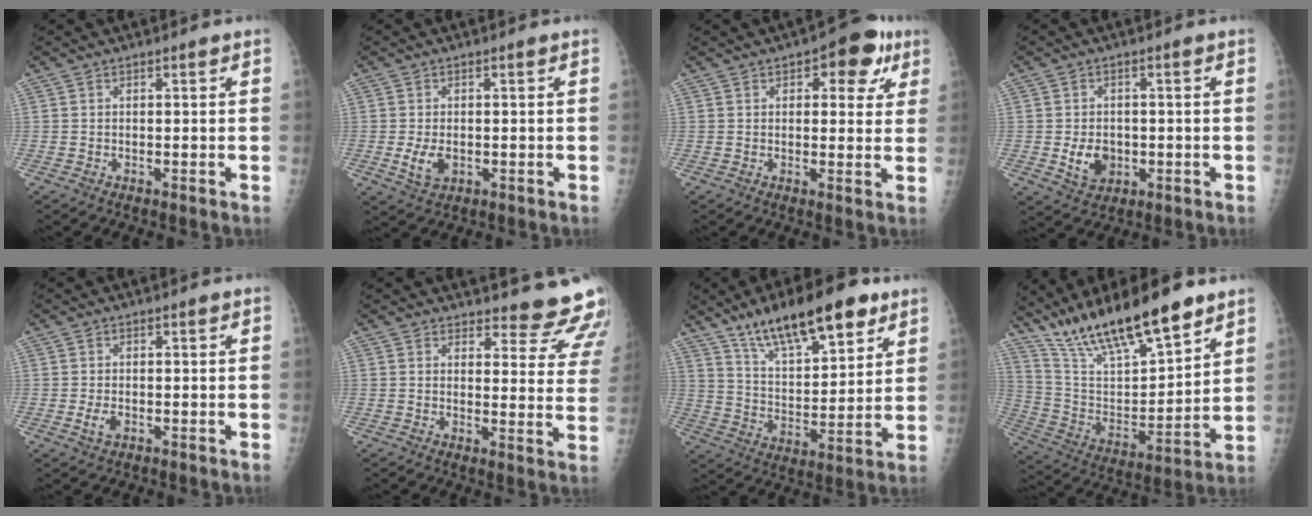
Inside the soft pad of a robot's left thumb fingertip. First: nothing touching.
{"total": 4.0, "force": [-0.5, 2.6, 3.0], "torque": [-0.054, -0.008, -0.003]}
{"total": 9.5, "force": [4.5, 4.8, 6.7], "torque": [-0.042, -0.008, 0.049]}
{"total": 5.5, "force": [-0.8, 4.3, 3.4], "torque": [-0.038, -0.003, -0.004]}
{"total": 2.3, "force": [-0.4, 1.4, 1.8], "torque": [-0.034, -0.003, -0.006]}
{"total": 13.5, "force": [12.9, 3.6, 1.9], "torque": [0.028, -0.117, 0.125]}
{"total": 19.0, "force": [12.4, 6.9, 12.6], "torque": [-0.169, -0.050, 0.213]}
{"total": 23.0, "force": [16.9, 6.3, 14.2], "torque": [-0.222, -0.058, 0.306]}